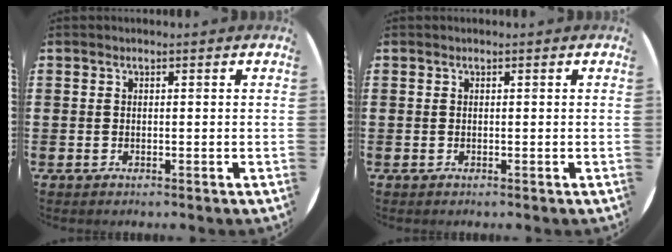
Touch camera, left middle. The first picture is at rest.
{"total": 0.0}